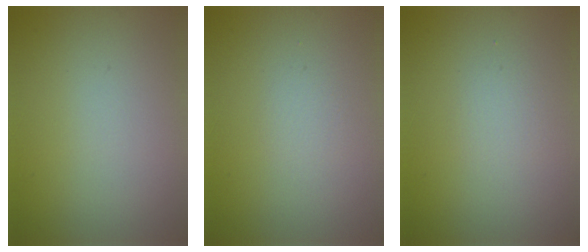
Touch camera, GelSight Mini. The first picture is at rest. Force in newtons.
{"total": 0.7, "press": 0.7, "slide": 0.0}
{"total": 1.1, "press": 1.1, "slide": 0.0}